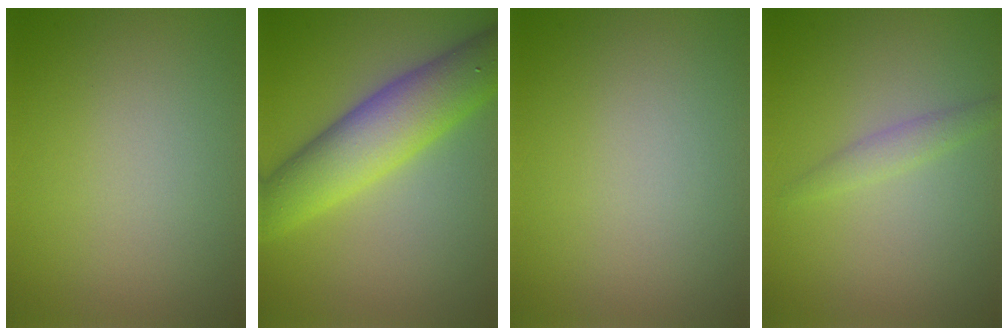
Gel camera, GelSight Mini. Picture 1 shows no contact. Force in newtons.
{"total": 7.8, "press": 7.8, "slide": 0.2}
{"total": 0.0}
{"total": 1.4, "press": 1.4, "slide": 0.1}